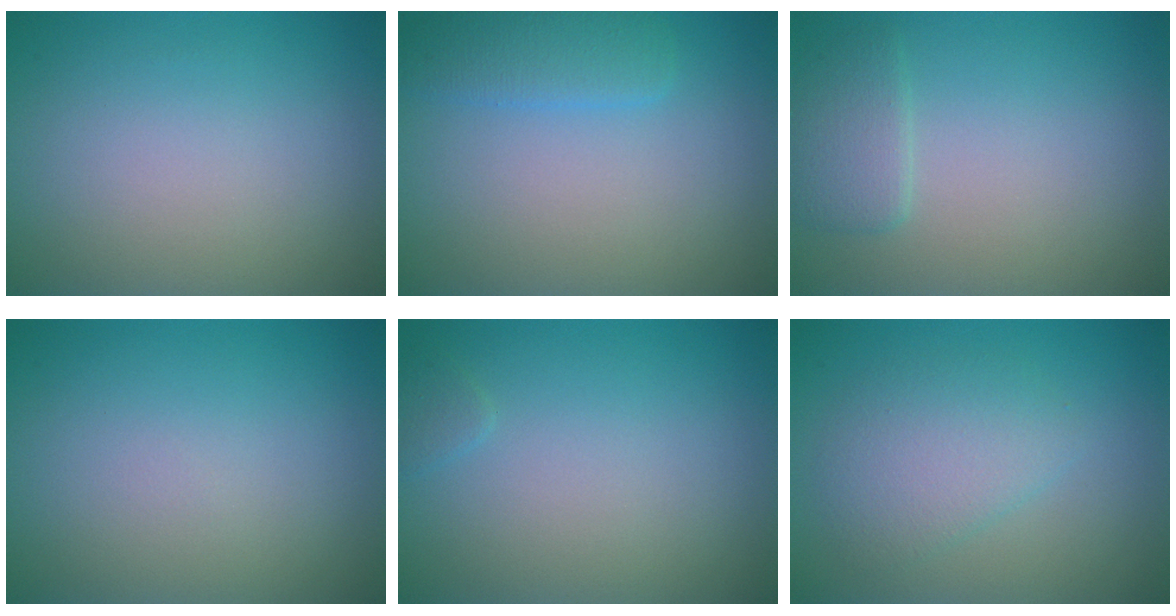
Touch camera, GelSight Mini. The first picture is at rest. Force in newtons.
{"total": 2.5, "press": 2.5, "slide": 0.1}
{"total": 2.0, "press": 2.0, "slide": 0.3}
{"total": 0.0}
{"total": 0.7, "press": 0.7, "slide": 0.0}
{"total": 3.4, "press": 3.4, "slide": 0.1}